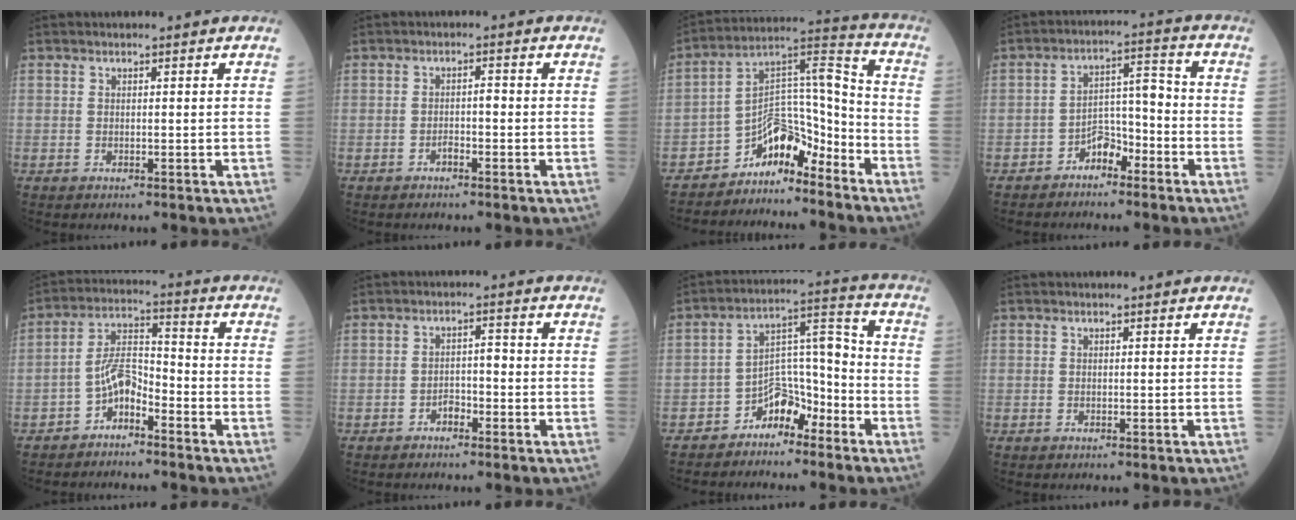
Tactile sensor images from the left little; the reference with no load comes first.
{"total": 1.5, "force": [-0.9, 0.5, 1.1], "torque": [-0.013, 0.004, -0.016]}
{"total": 8.8, "force": [-7.3, 3.3, 3.4], "torque": [-0.056, 0.050, -0.131]}
{"total": 5.4, "force": [-3.7, 2.7, 2.9], "torque": [-0.045, 0.024, -0.068]}
{"total": 5.1, "force": [-3.3, 2.1, 3.2], "torque": [-0.068, 0.013, -0.068]}
{"total": 2.4, "force": [-1.6, 1.3, 1.2], "torque": [-0.015, 0.007, -0.029]}
{"total": 7.3, "force": [-5.3, 3.8, 3.4], "torque": [-0.056, 0.038, -0.092]}
{"total": 0.0}